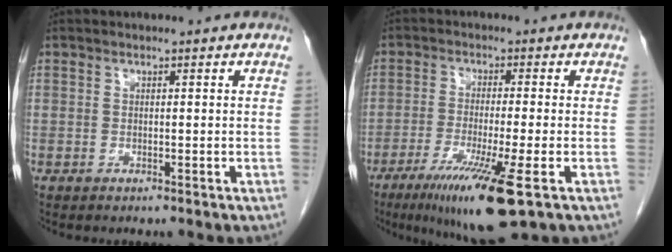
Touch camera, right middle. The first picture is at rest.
{"total": 11.8, "force": [-6.1, 0.1, 10.1], "torque": [-0.178, -0.038, -0.100]}